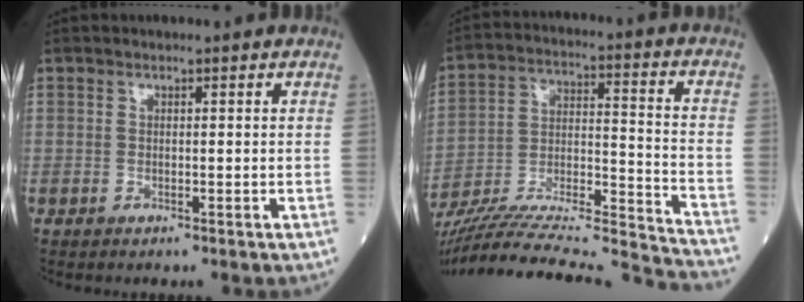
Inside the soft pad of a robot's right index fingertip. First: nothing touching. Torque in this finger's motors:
{"motor_torque": [0.38, -1.63, 0.60, 0.18]}